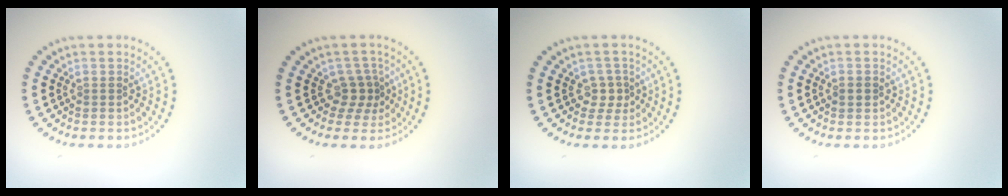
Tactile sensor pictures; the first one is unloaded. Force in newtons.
{"total": 2.2, "press": 1.5, "slide": 1.6}
{"total": 1.6, "press": 1.2, "slide": 1.0}
{"total": 1.1, "press": 1.1, "slide": 0.1}